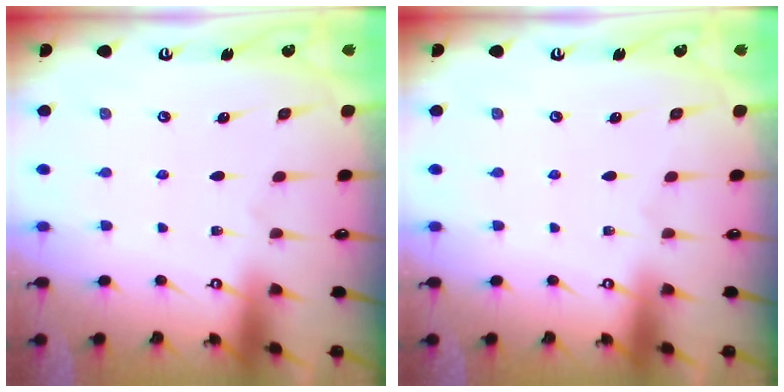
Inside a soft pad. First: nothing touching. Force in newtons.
{"total": 0.0}